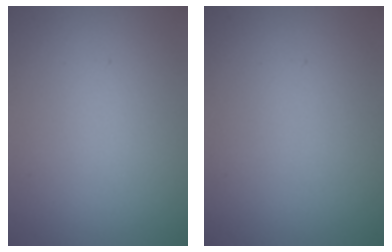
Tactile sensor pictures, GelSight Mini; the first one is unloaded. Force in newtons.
{"total": 0.0}